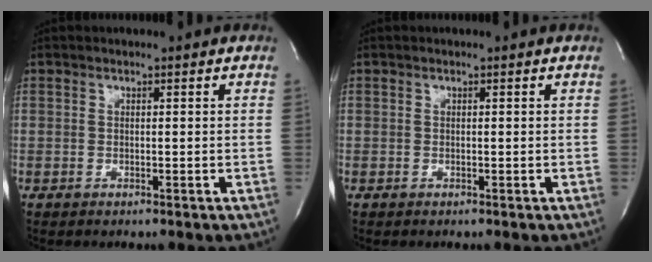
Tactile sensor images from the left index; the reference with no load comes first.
{"total": 0.0}